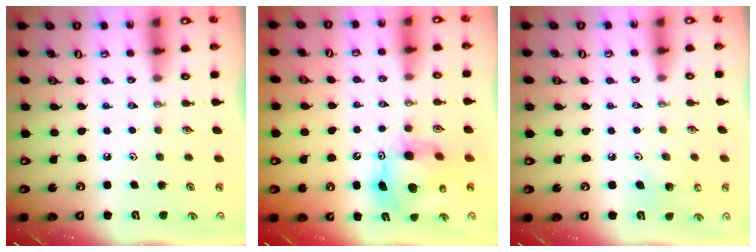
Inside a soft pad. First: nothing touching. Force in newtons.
{"total": 12.3, "press": 12.2, "slide": 1.1}
{"total": 6.3, "press": 6.2, "slide": 0.5}